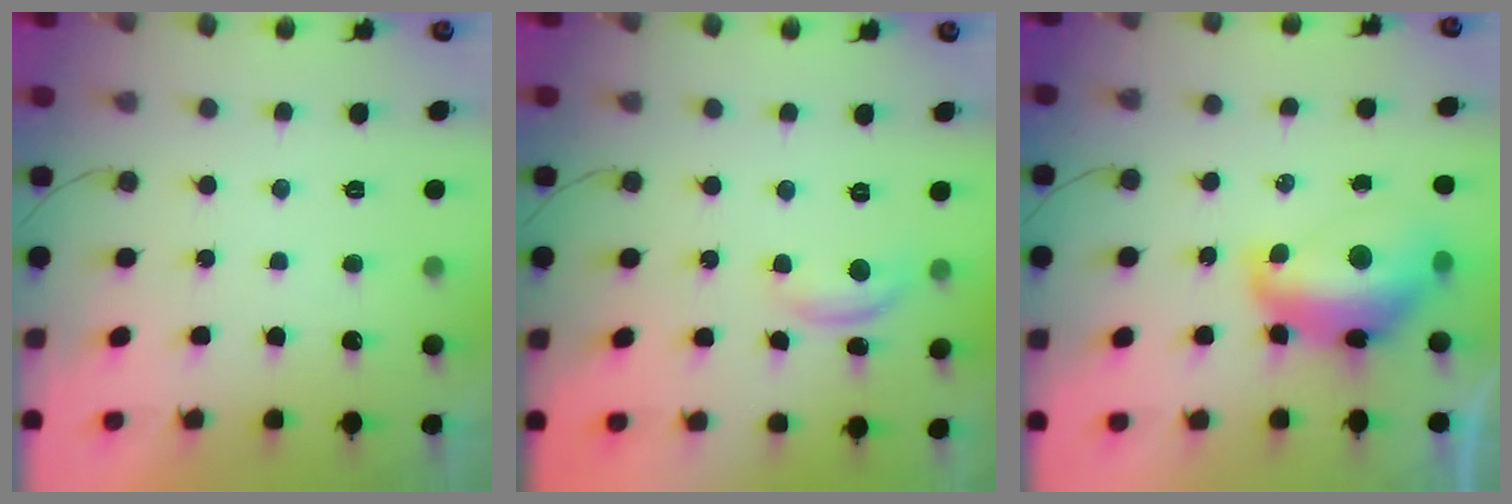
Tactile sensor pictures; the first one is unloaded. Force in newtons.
{"total": 8.0, "press": 8.0, "slide": 0.2}
{"total": 14.4, "press": 14.4, "slide": 1.3}